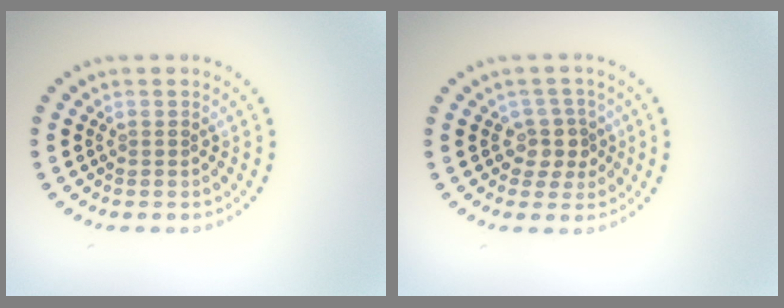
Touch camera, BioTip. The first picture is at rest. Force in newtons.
{"total": 2.4, "press": 2.1, "slide": 1.2}